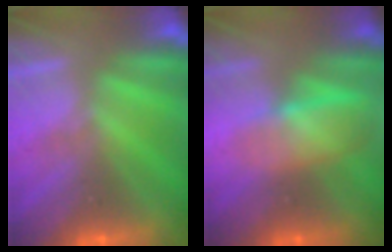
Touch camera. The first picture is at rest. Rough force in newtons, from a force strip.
{"total": 3.0}